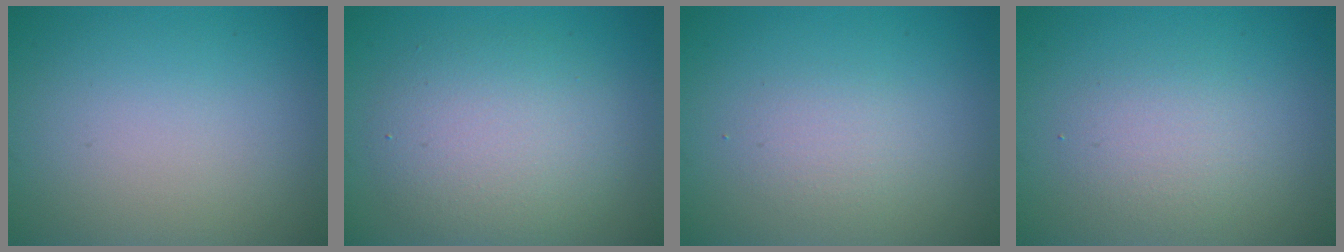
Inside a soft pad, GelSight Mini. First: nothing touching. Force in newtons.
{"total": 5.1, "press": 5.1, "slide": 0.3}
{"total": 1.5, "press": 1.5, "slide": 0.1}
{"total": 2.2, "press": 2.2, "slide": 0.1}